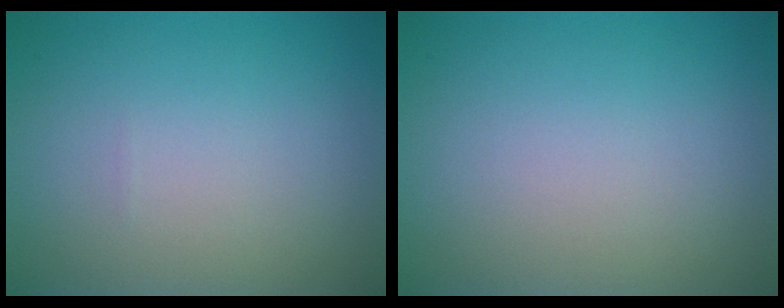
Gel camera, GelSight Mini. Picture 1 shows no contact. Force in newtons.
{"total": 0.0}